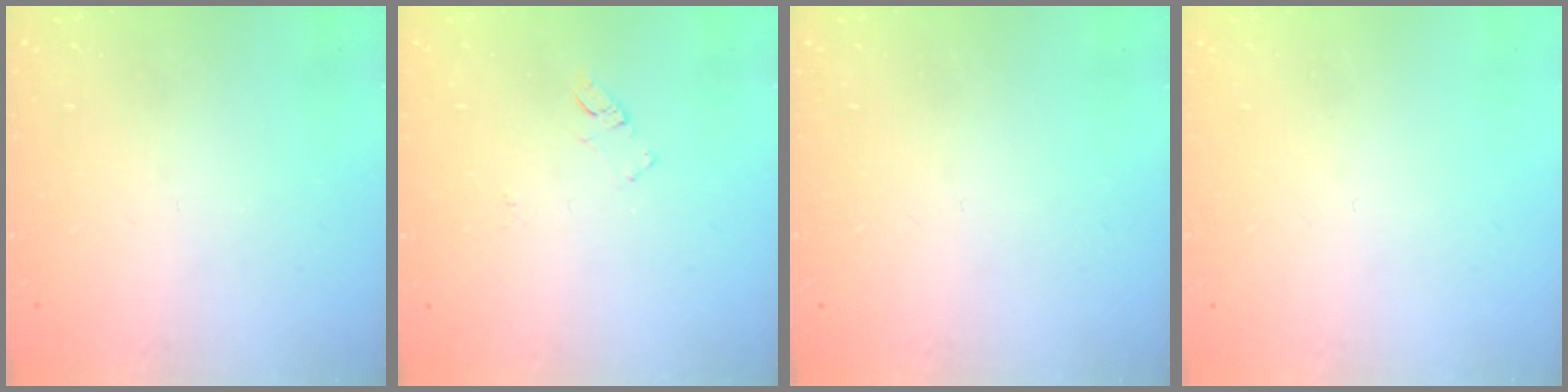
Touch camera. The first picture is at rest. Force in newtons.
{"total": 6.2, "press": 6.2, "slide": 0.5}
{"total": 0.0}
{"total": 0.0}